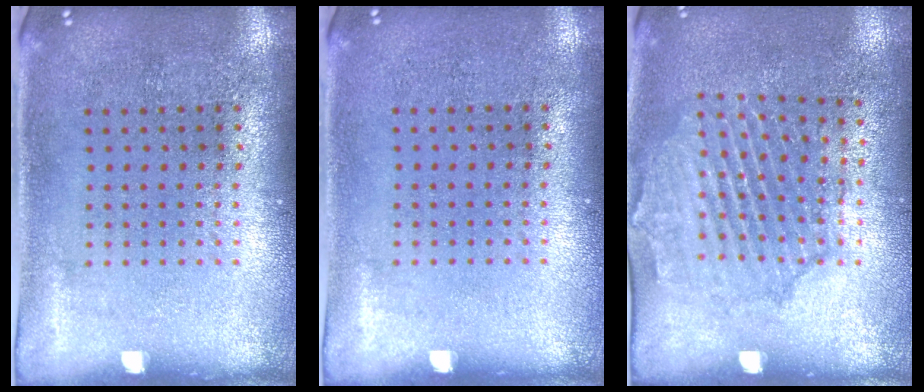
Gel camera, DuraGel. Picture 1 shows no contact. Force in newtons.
{"total": 0.0}
{"total": 1.6, "press": 1.6, "slide": 0.3}